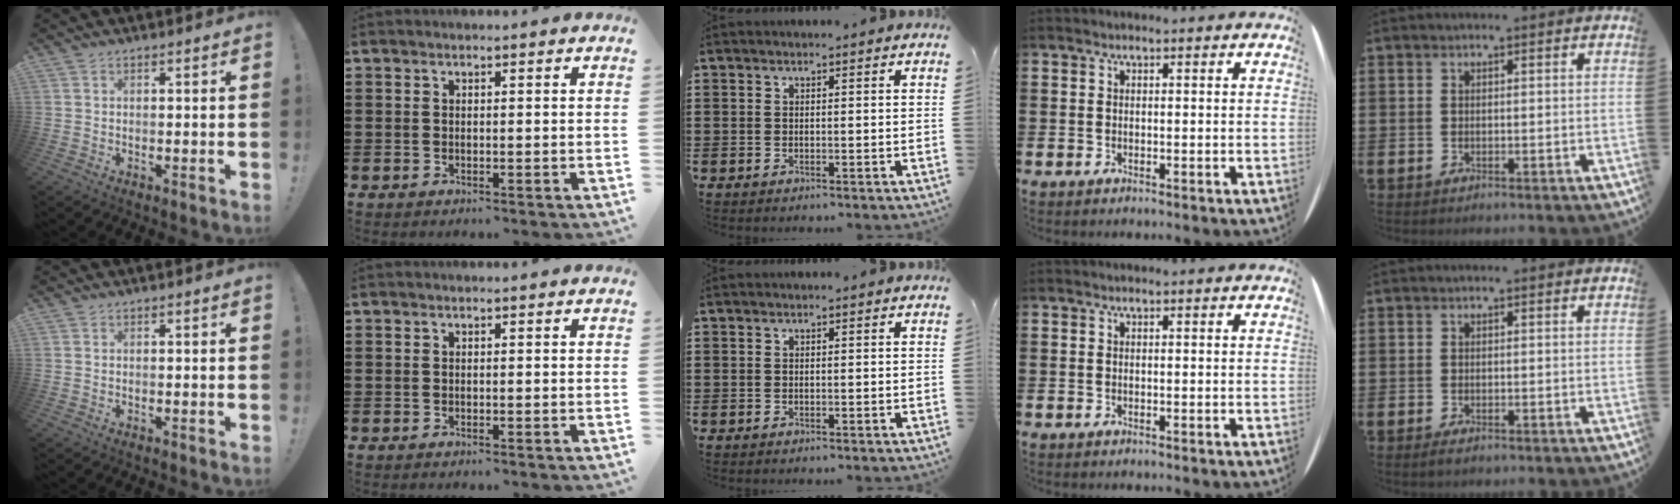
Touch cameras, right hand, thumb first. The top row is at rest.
{"little": {"total": 0.7, "force": [-0.2, 0.3, 0.7], "torque": [-0.012, 0.001, -0.004]}}